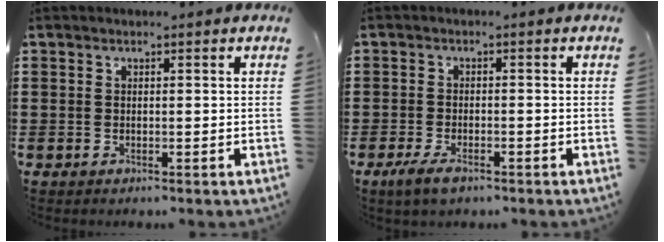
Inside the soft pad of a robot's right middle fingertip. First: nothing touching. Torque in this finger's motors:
{"motor_torque": [1.83, 0.31, 0.35, 0.14]}